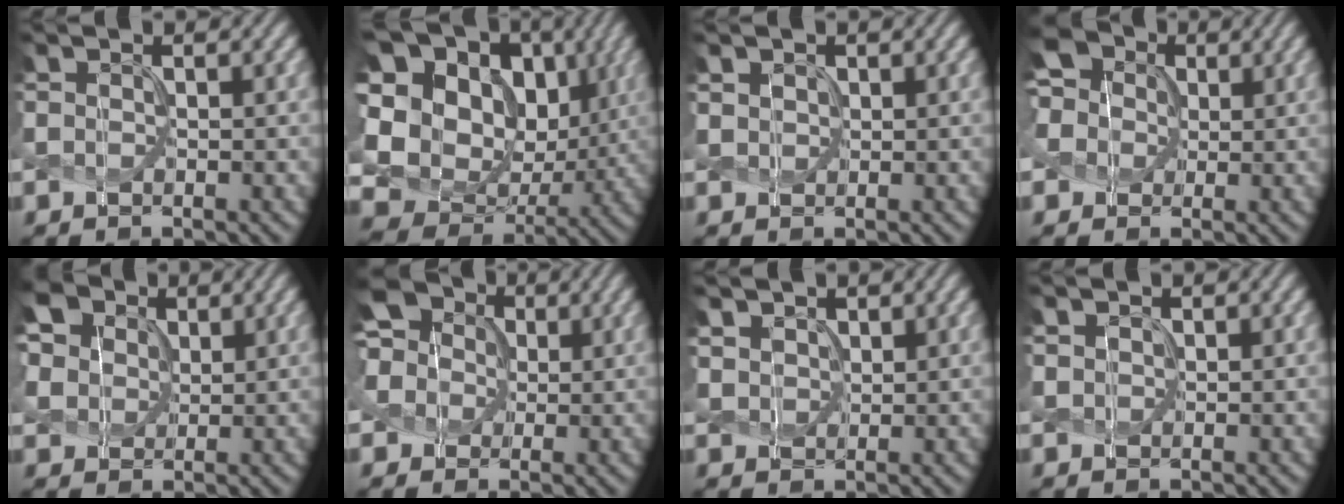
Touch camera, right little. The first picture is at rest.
{"total": 19.9, "force": [4.3, 16.3, 10.5], "torque": [-0.229, 0.036, 0.080]}
{"total": 1.0, "force": [0.8, 0.7, -0.1], "torque": [0.001, 0.001, 0.019]}
{"total": 7.5, "force": [2.1, 6.4, 3.2], "torque": [-0.072, 0.040, 0.018]}
{"total": 11.4, "force": [6.5, 8.0, 4.8], "torque": [-0.137, 0.029, 0.113]}
{"total": 8.2, "force": [2.0, 7.1, 3.7], "torque": [-0.089, 0.041, 0.005]}
{"total": 2.3, "force": [1.8, 1.4, 0.6], "torque": [-0.026, -0.001, 0.041]}
{"total": 0.8, "force": [0.7, 0.3, -0.2], "torque": [0.005, 0.001, 0.019]}